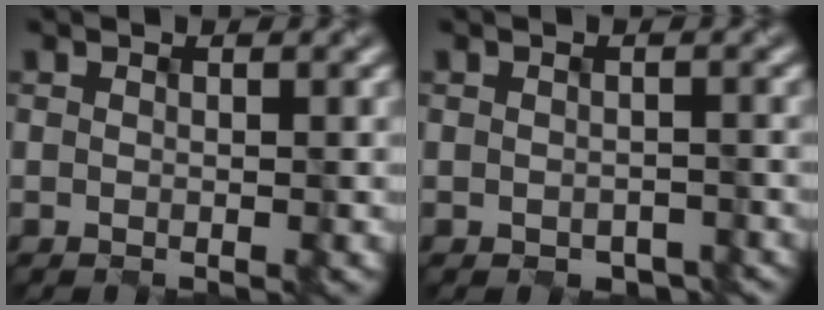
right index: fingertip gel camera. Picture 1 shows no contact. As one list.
[{"total": 1.5, "force": [-1.3, 0.6, 0.4], "torque": [-0.006, -0.005, -0.002]}]